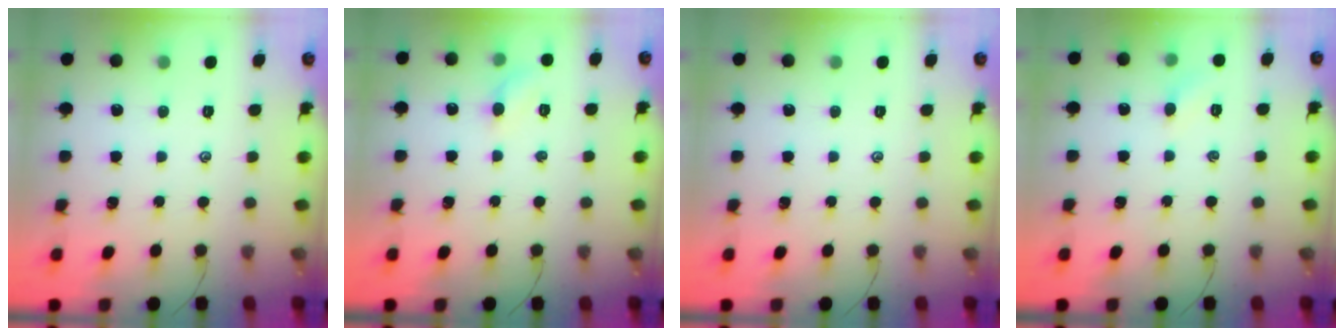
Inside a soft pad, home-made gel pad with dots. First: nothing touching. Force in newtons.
{"total": 4.9, "press": 4.7, "slide": 1.1}
{"total": 0.0}
{"total": 3.9, "press": 3.7, "slide": 1.0}